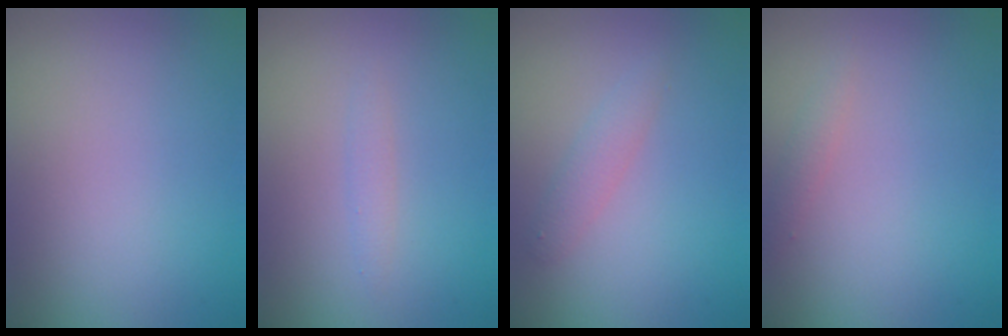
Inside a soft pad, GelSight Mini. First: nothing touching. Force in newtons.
{"total": 0.8, "press": 0.8, "slide": 0.0}
{"total": 1.5, "press": 1.5, "slide": 0.0}
{"total": 0.8, "press": 0.8, "slide": 0.0}